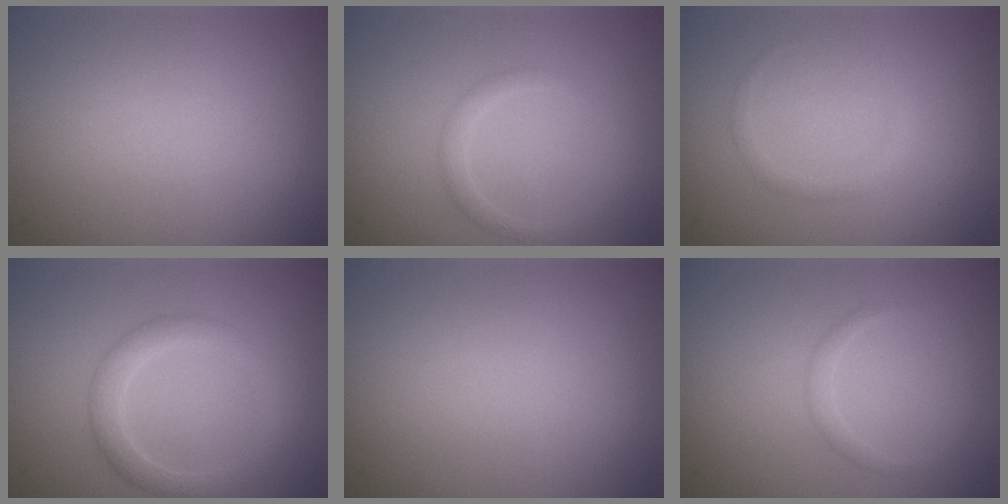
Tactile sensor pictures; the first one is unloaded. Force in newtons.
{"total": 1.2, "press": 1.2, "slide": 0.1}
{"total": 0.9, "press": 0.9, "slide": 0.0}
{"total": 2.7, "press": 2.7, "slide": 0.1}
{"total": 0.0}
{"total": 0.9, "press": 0.9, "slide": 0.0}